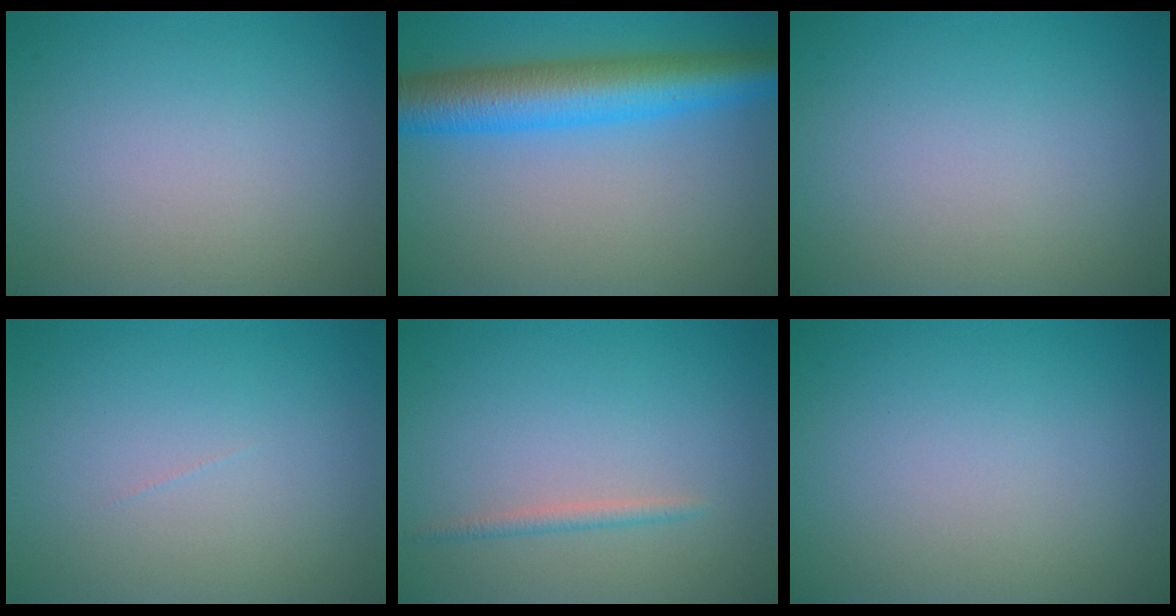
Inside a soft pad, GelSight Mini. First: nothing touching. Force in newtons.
{"total": 7.9, "press": 7.9, "slide": 0.4}
{"total": 0.0}
{"total": 0.0}
{"total": 1.1, "press": 1.1, "slide": 0.0}
{"total": 0.0}